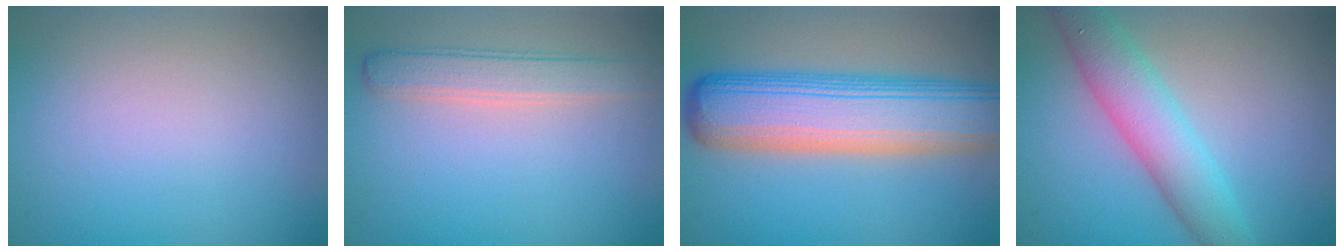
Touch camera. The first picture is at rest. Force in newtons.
{"total": 2.8, "press": 2.8, "slide": 0.1}
{"total": 10.5, "press": 10.5, "slide": 0.5}
{"total": 5.4, "press": 5.4, "slide": 0.0}